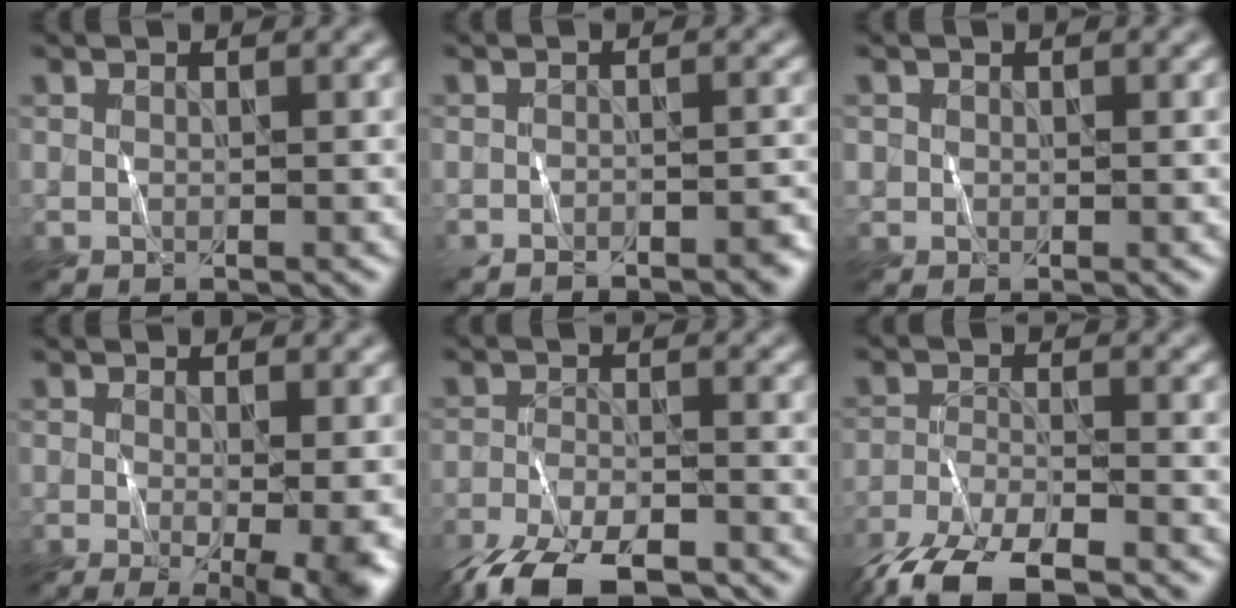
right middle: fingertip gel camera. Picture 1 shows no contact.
{"total": 2.2, "force": [-2.1, 0.2, 0.6], "torque": [0.000, 0.002, -0.034]}
{"total": 0.6, "force": [-0.1, 0.5, -0.1], "torque": [0.008, -0.001, -0.001]}
{"total": 6.2, "force": [-1.1, 1.6, 5.9], "torque": [-0.064, -0.011, -0.006]}
{"total": 8.4, "force": [-6.9, 2.5, 4.1], "torque": [-0.073, -0.014, -0.123]}
{"total": 6.2, "force": [-5.3, 1.3, 3.0], "torque": [-0.053, -0.006, -0.103]}